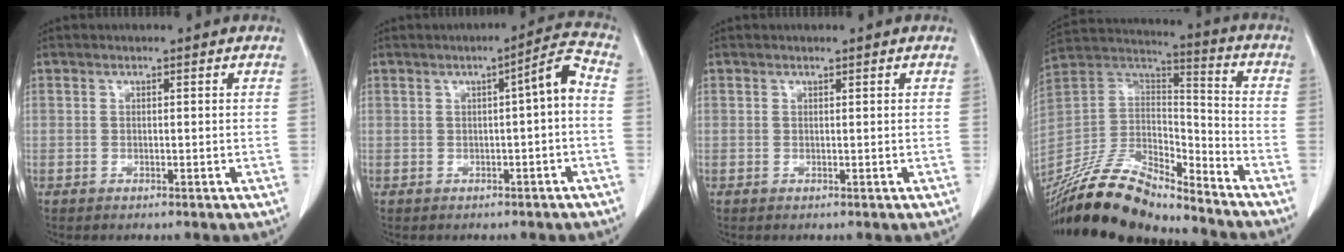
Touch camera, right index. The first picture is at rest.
{"total": 4.4, "force": [-0.4, 0.2, 4.4], "torque": [-0.060, 0.015, -0.007]}
{"total": 0.0}
{"total": 21.3, "force": [-19.0, 4.0, 8.6], "torque": [-0.183, 0.003, -0.341]}